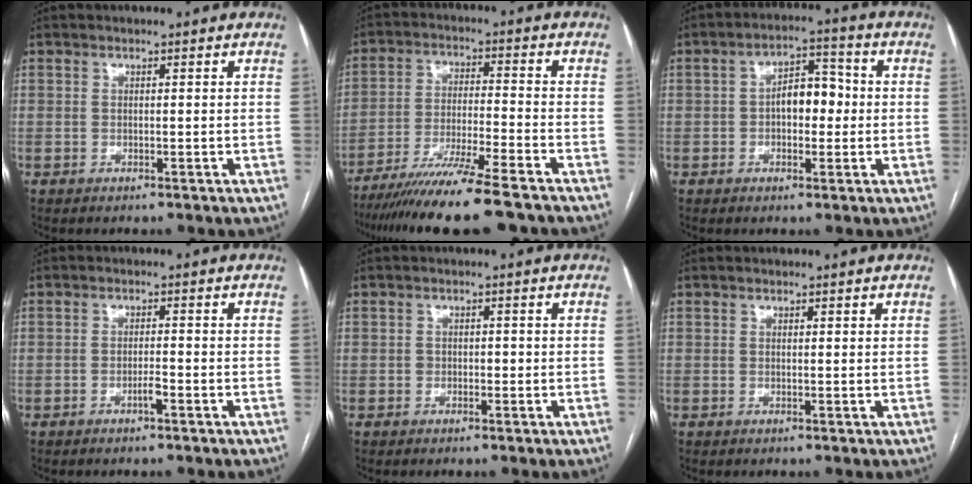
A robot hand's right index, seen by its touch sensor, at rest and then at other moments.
{"total": 14.5, "force": [-11.9, -0.6, 8.3], "torque": [-0.140, -0.040, -0.196]}
{"total": 6.4, "force": [-0.3, 3.3, 5.4], "torque": [-0.084, 0.026, -0.007]}
{"total": 1.7, "force": [-1.0, 0.2, 1.4], "torque": [-0.026, 0.001, -0.017]}
{"total": 1.3, "force": [-0.2, 1.1, 0.7], "torque": [-0.009, 0.004, -0.003]}
{"total": 0.6, "force": [0.5, 0.0, 0.3], "torque": [-0.004, 0.000, 0.005]}